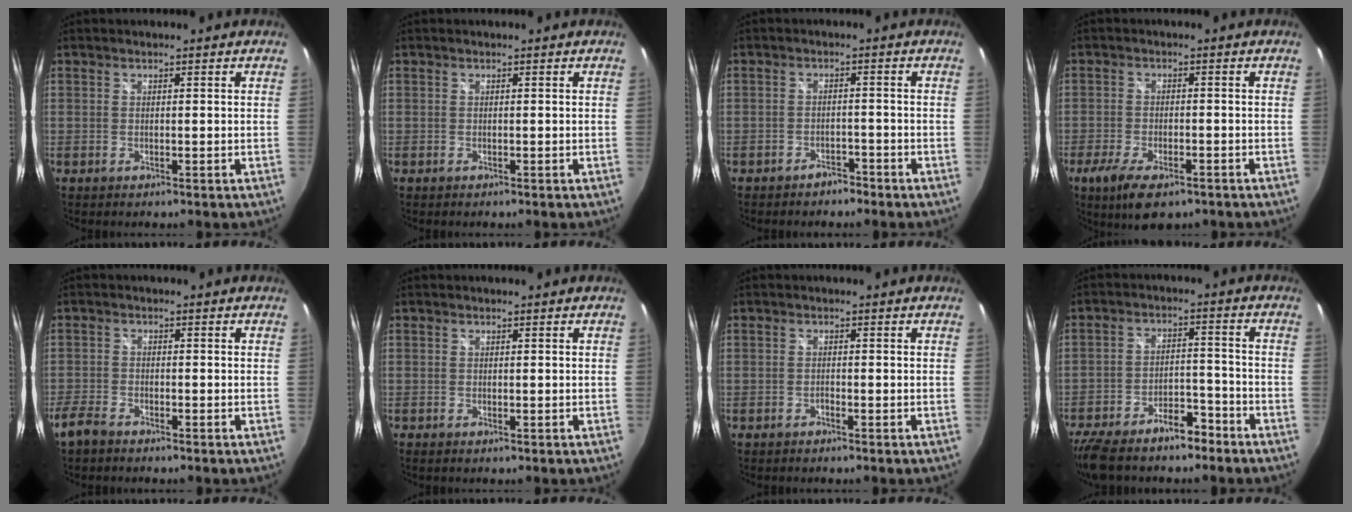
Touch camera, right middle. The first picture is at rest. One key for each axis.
{"total": 0.0}
{"total": 2.4, "fx": -2.1, "fy": 1.0, "fz": 0.6, "tx": -0.014, "ty": 0.005, "tz": -0.028}
{"total": 9.1, "fx": -5.9, "fy": 3.3, "fz": 6.1, "tx": -0.136, "ty": -0.032, "tz": -0.098}
{"total": 3.5, "fx": -2.9, "fy": 1.2, "fz": 1.5, "tx": -0.049, "ty": -0.005, "tz": -0.061}
{"total": 0.0}
{"total": 0.6, "fx": -0.6, "fy": 0.2, "fz": 0.1, "tx": 0.000, "ty": 0.000, "tz": -0.011}
{"total": 11.2, "fx": -9.0, "fy": 3.7, "fz": 5.5, "tx": -0.119, "ty": 0.010, "tz": -0.148}